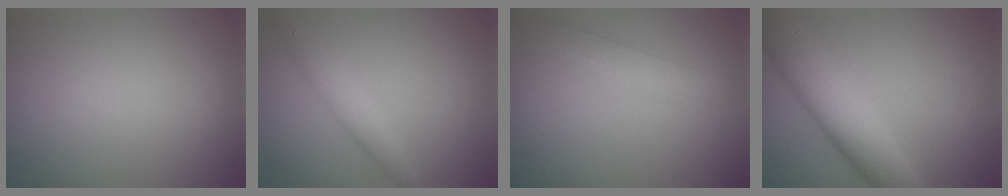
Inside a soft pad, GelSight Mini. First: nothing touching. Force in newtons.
{"total": 2.4, "press": 2.4, "slide": 0.1}
{"total": 2.3, "press": 2.3, "slide": 0.1}
{"total": 6.9, "press": 6.9, "slide": 0.1}